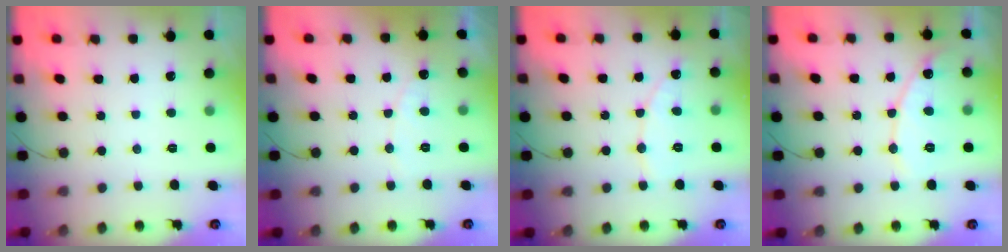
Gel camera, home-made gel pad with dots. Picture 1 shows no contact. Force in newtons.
{"total": 5.7, "press": 5.7, "slide": 0.3}
{"total": 7.0, "press": 7.0, "slide": 0.7}
{"total": 9.6, "press": 9.6, "slide": 0.8}